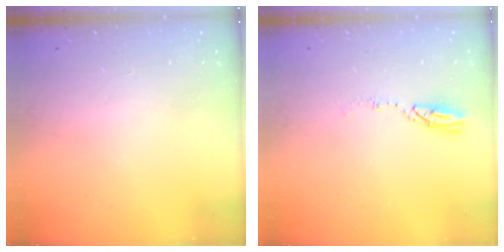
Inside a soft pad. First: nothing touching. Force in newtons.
{"total": 3.5, "press": 3.5, "slide": 0.3}